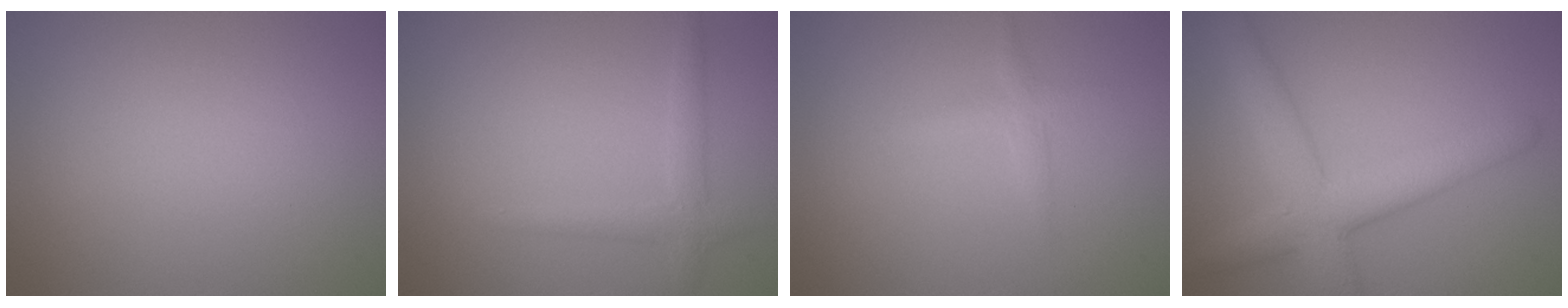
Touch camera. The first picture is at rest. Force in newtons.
{"total": 1.9, "press": 1.9, "slide": 0.1}
{"total": 1.2, "press": 1.2, "slide": 0.0}
{"total": 5.9, "press": 5.9, "slide": 0.1}